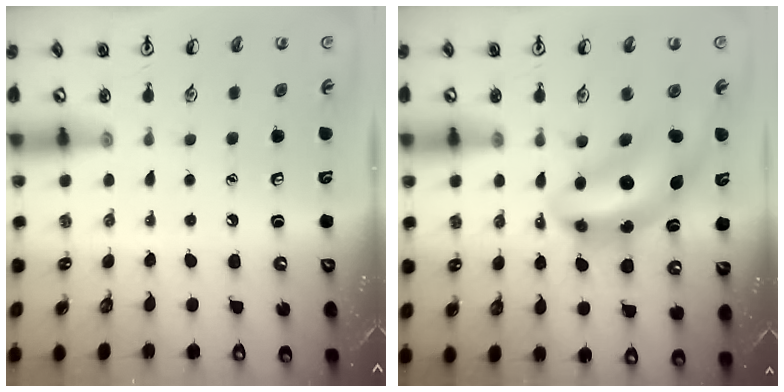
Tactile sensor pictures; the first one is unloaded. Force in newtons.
{"total": 10.0, "press": 9.5, "slide": 2.9}